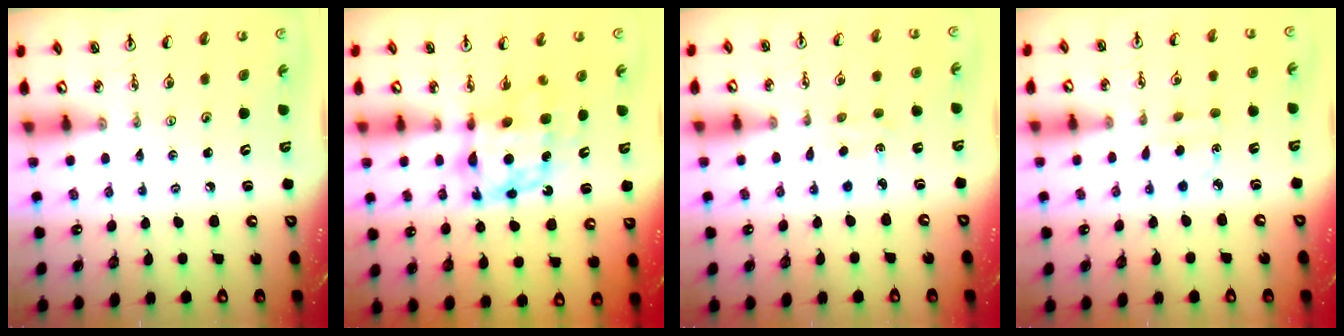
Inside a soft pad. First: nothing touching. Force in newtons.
{"total": 7.5, "press": 7.4, "slide": 0.6}
{"total": 2.7, "press": 2.7, "slide": 0.4}
{"total": 2.8, "press": 2.7, "slide": 0.7}